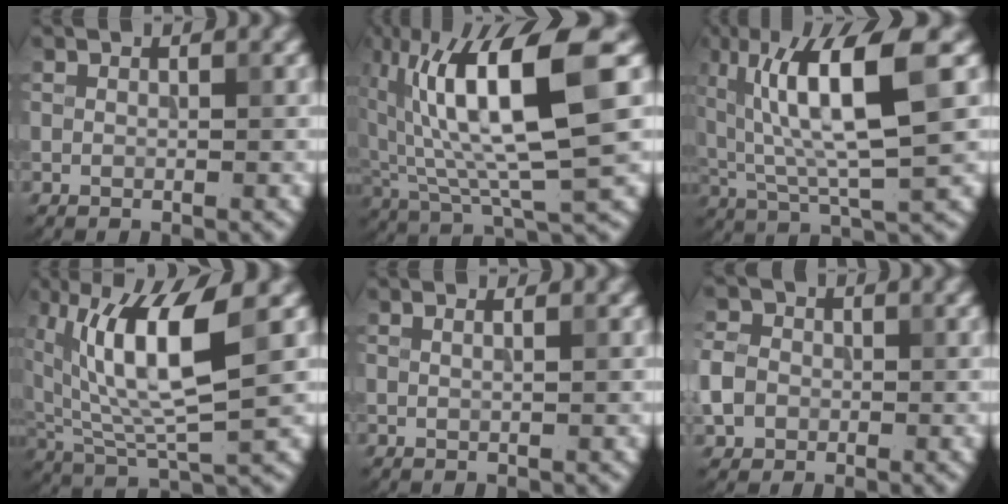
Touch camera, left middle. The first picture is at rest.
{"total": 12.3, "force": [3.0, 2.9, 11.5], "torque": [-0.207, 0.009, 0.059]}
{"total": 9.7, "force": [2.8, 2.0, 9.0], "torque": [-0.154, 0.003, 0.055]}
{"total": 9.9, "force": [2.9, 2.8, 9.0], "torque": [-0.172, -0.001, 0.056]}
{"total": 1.6, "force": [0.8, 0.8, 1.2], "torque": [0.001, -0.002, -0.008]}
{"total": 3.2, "force": [-0.7, 2.8, 1.4], "torque": [-0.027, 0.000, -0.017]}